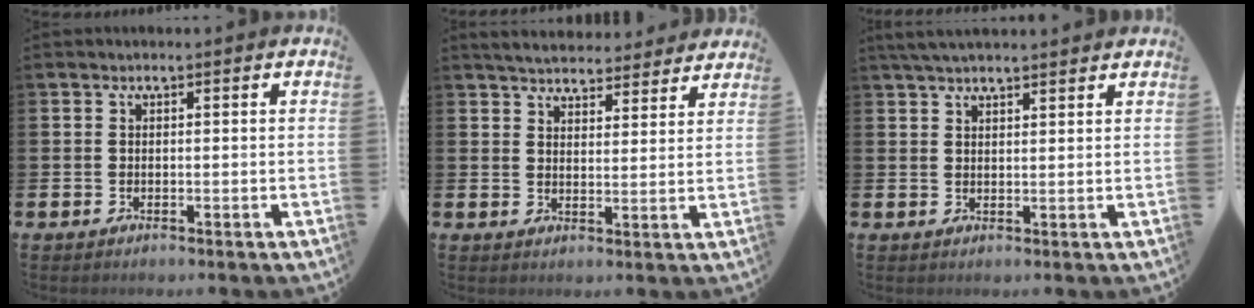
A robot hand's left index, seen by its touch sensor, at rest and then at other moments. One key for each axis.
{"total": 5.0, "fx": 4.9, "fy": 0.8, "fz": 0.4, "tx": -0.022, "ty": -0.030, "tz": 0.088}
{"total": 3.6, "fx": 3.3, "fy": 0.5, "fz": 1.2, "tx": -0.030, "ty": -0.007, "tz": 0.062}